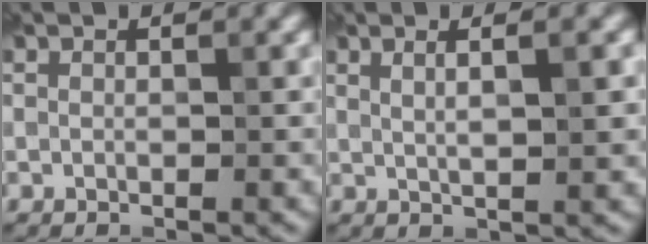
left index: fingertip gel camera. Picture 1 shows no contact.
{"total": 3.9, "force": [1.3, 1.2, 3.5], "torque": [-0.038, 0.009, 0.009]}